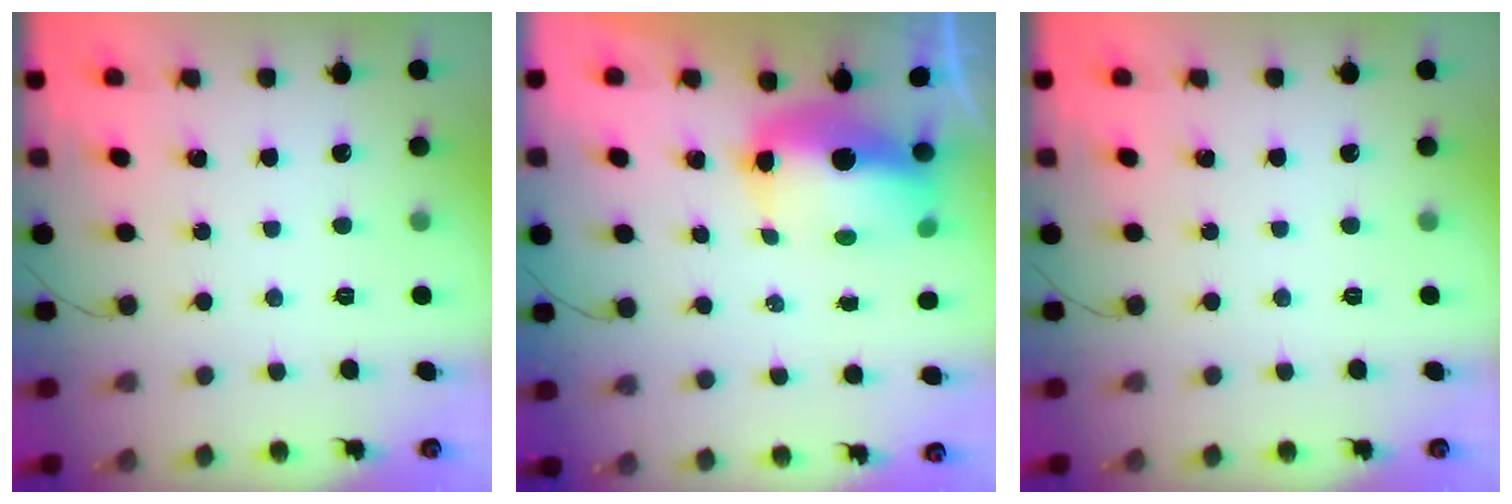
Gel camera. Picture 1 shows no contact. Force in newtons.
{"total": 10.6, "press": 10.4, "slide": 2.2}
{"total": 0.0}